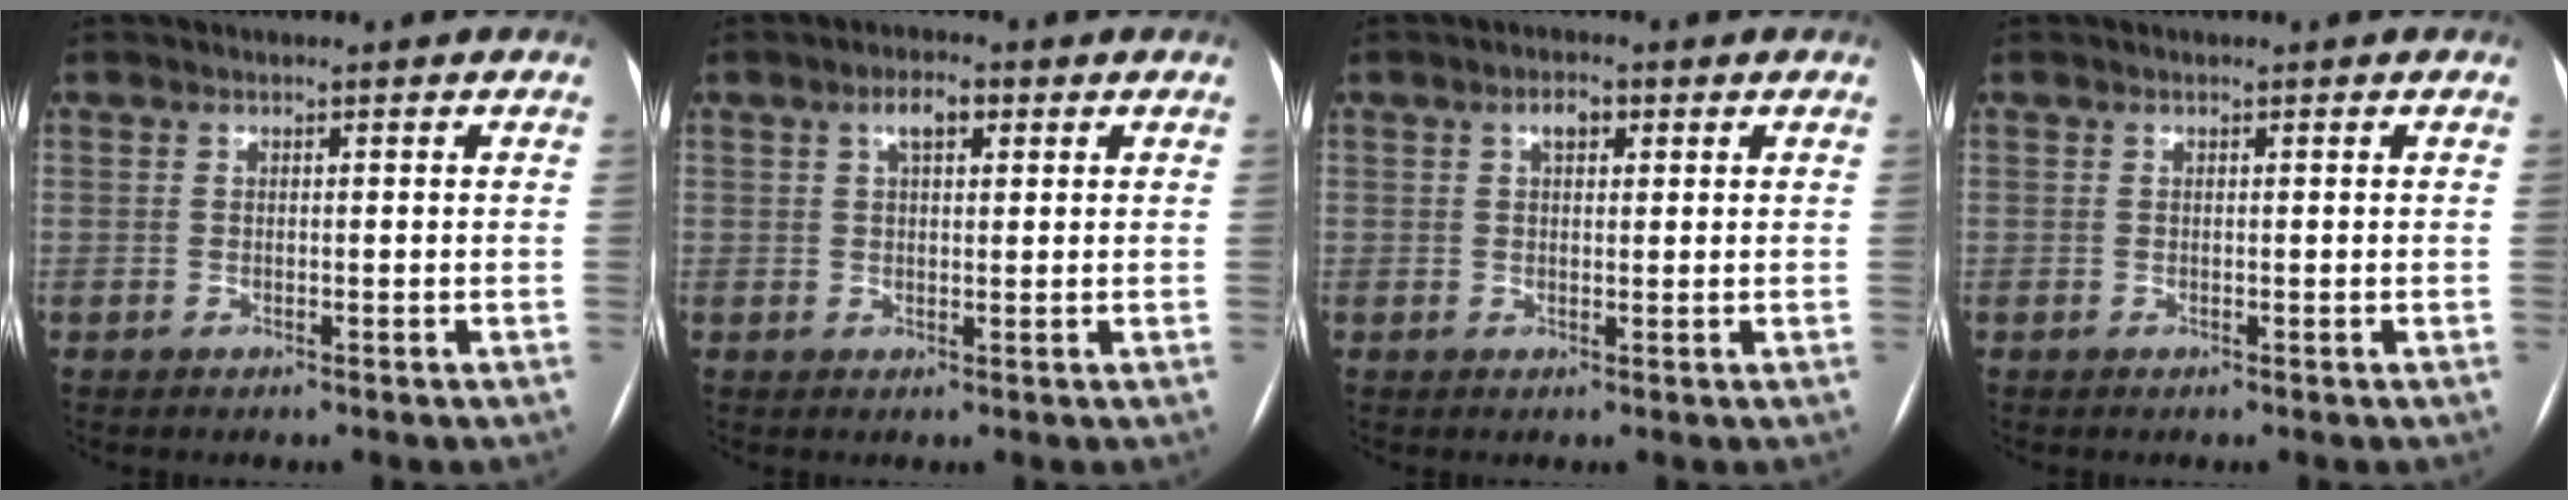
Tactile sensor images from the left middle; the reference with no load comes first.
{"total": 3.6, "force": [1.6, 1.5, 2.8], "torque": [-0.054, 0.012, 0.027]}
{"total": 2.5, "force": [1.1, 1.3, 1.9], "torque": [-0.036, 0.010, 0.018]}
{"total": 0.0}